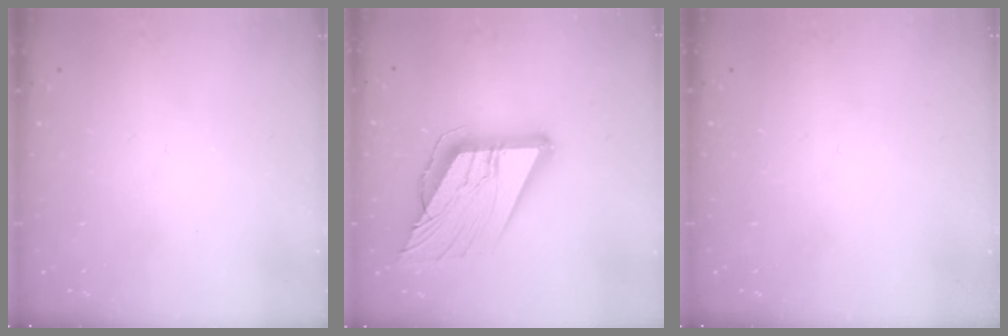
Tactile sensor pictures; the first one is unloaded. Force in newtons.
{"total": 24.5, "press": 24.3, "slide": 3.0}
{"total": 0.0}